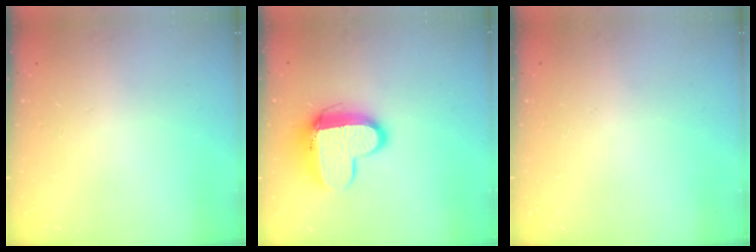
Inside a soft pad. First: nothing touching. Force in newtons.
{"total": 12.1, "press": 12.0, "slide": 0.9}
{"total": 0.0}